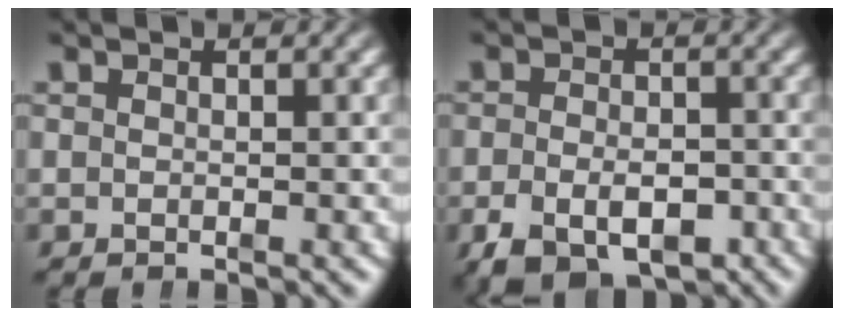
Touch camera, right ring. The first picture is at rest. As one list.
[{"total": 6.1, "force": [-3.5, 3.4, 3.6], "torque": [-0.053, -0.023, -0.045]}]